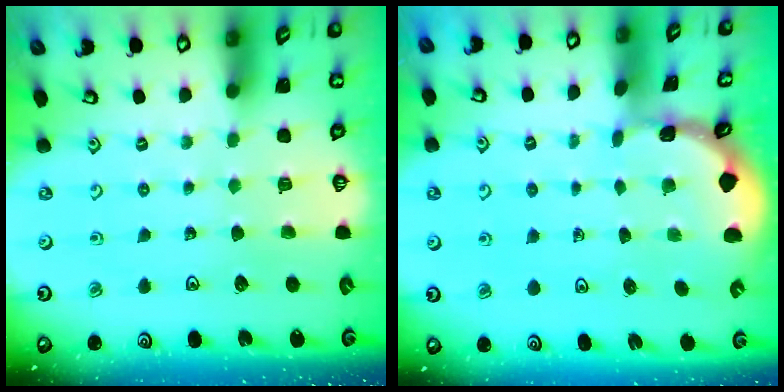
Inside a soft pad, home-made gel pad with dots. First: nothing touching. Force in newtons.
{"total": 0.7, "press": 0.6, "slide": 0.2}